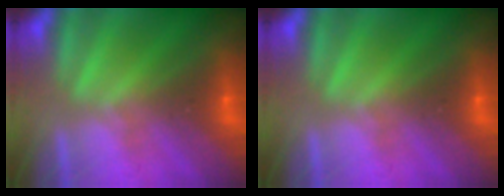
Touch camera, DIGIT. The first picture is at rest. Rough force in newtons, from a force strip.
{"total": 0.0}